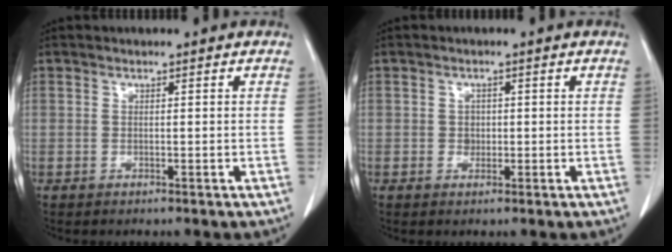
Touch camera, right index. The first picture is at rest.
{"total": 1.4, "force": [0.0, 1.2, 0.6], "torque": [-0.007, 0.005, 0.003]}